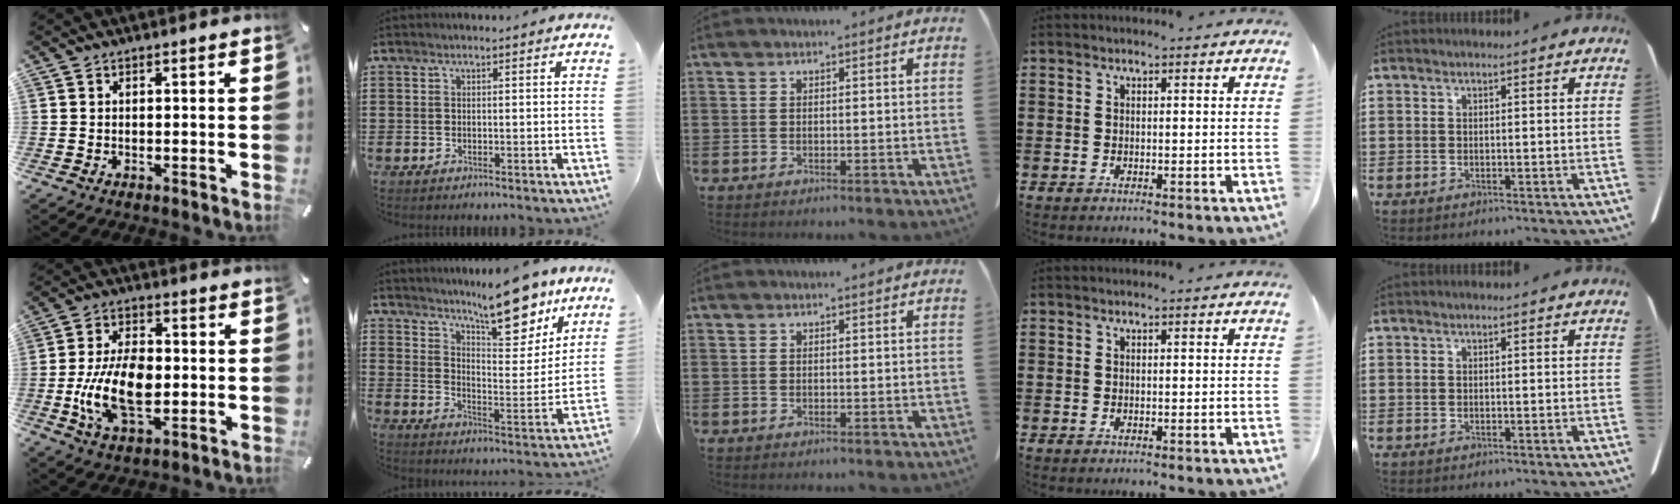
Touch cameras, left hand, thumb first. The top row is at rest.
{"thumb": {"total": 13.7, "force": [-2.2, 8.2, 10.8], "torque": [-0.228, -0.001, -0.038]}, "index": {"total": 14.2, "force": [11.1, 4.1, 7.8], "torque": [-0.110, -0.067, 0.188]}}